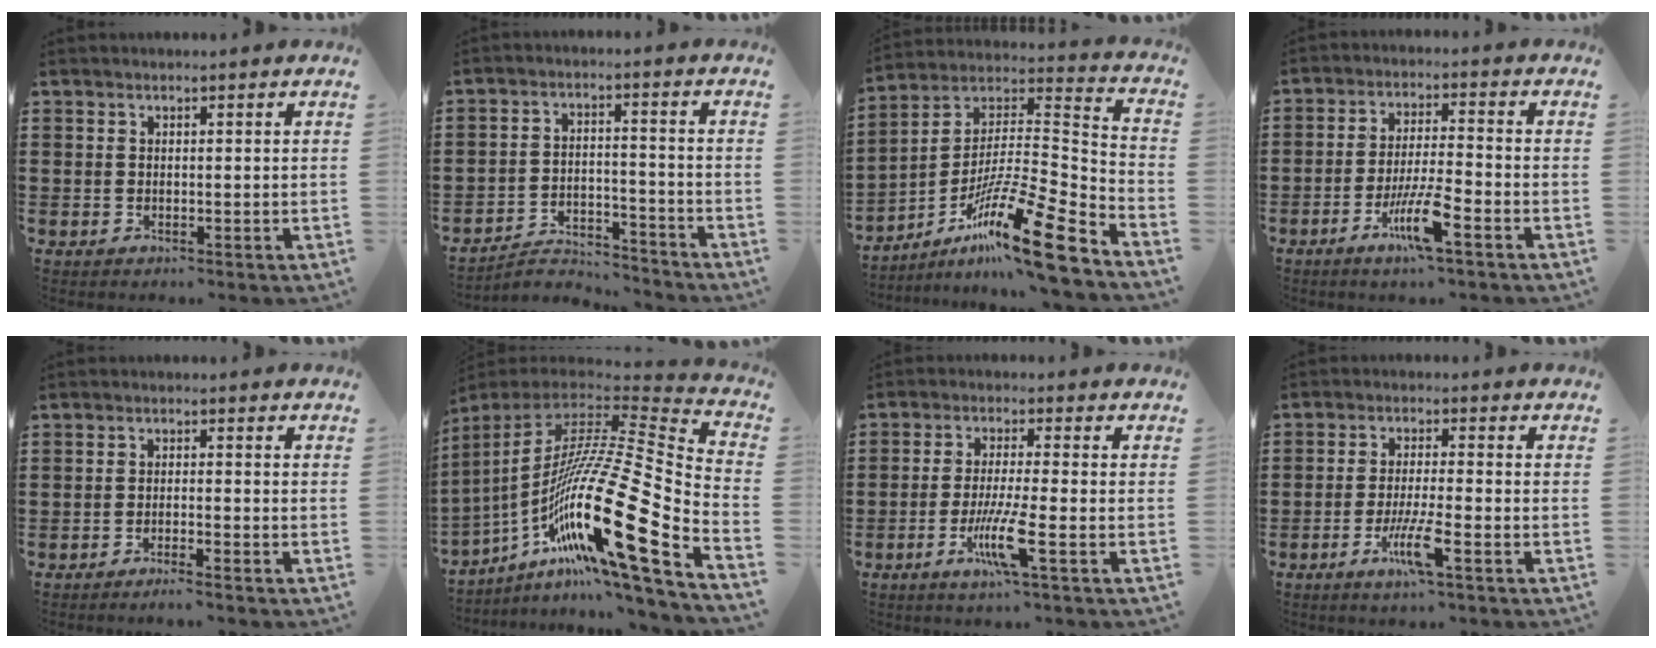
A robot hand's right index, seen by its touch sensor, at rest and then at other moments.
{"total": 4.2, "force": [-4.0, 0.9, 0.9], "torque": [-0.019, 0.010, -0.082]}
{"total": 18.2, "force": [-11.7, 2.5, 13.7], "torque": [-0.213, 0.025, -0.205]}
{"total": 7.6, "force": [-4.0, 0.9, 6.4], "torque": [-0.135, -0.011, -0.076]}
{"total": 1.7, "force": [-1.6, -0.4, 0.6], "torque": [-0.011, 0.001, -0.031]}
{"total": 24.3, "force": [-7.3, 4.6, 22.7], "torque": [-0.440, -0.017, -0.142]}
{"total": 7.2, "force": [-3.1, 0.4, 6.5], "torque": [-0.132, -0.017, -0.059]}
{"total": 6.1, "force": [-3.1, 0.5, 5.2], "torque": [-0.110, -0.015, -0.060]}